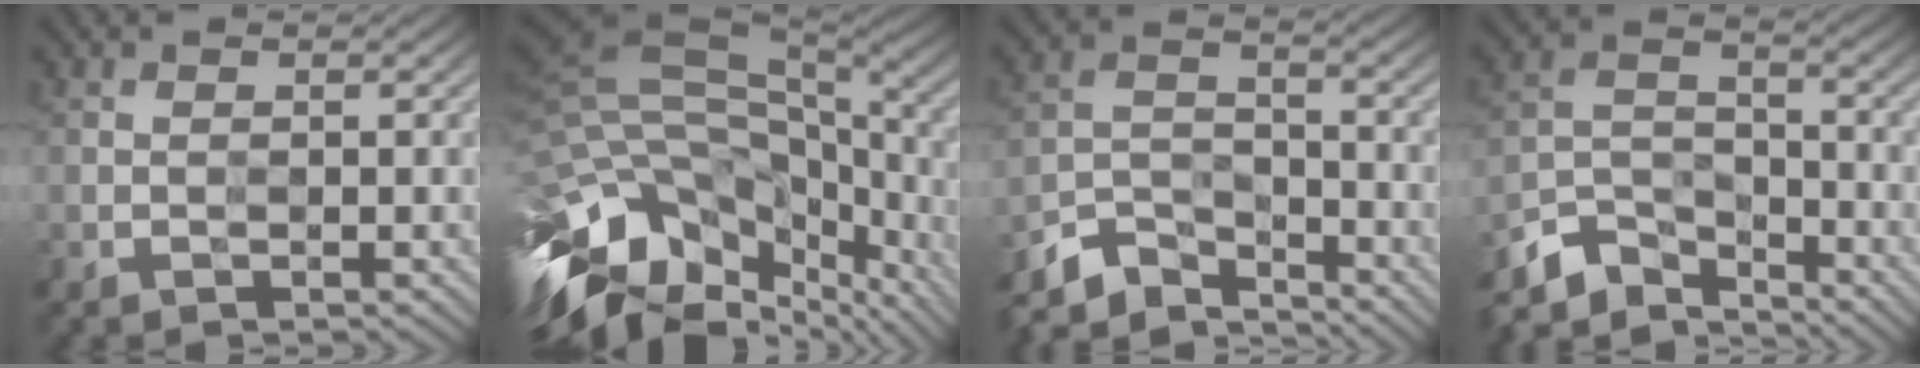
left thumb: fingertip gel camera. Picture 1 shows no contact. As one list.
[{"total": 16.8, "force": [-5.9, 9.5, 12.6], "torque": [-0.250, -0.003, -0.076]}, {"total": 7.8, "force": [-6.8, 2.8, 2.7], "torque": [-0.060, -0.005, -0.142]}, {"total": 8.0, "force": [-6.3, 3.4, 3.4], "torque": [-0.073, -0.008, -0.137]}]